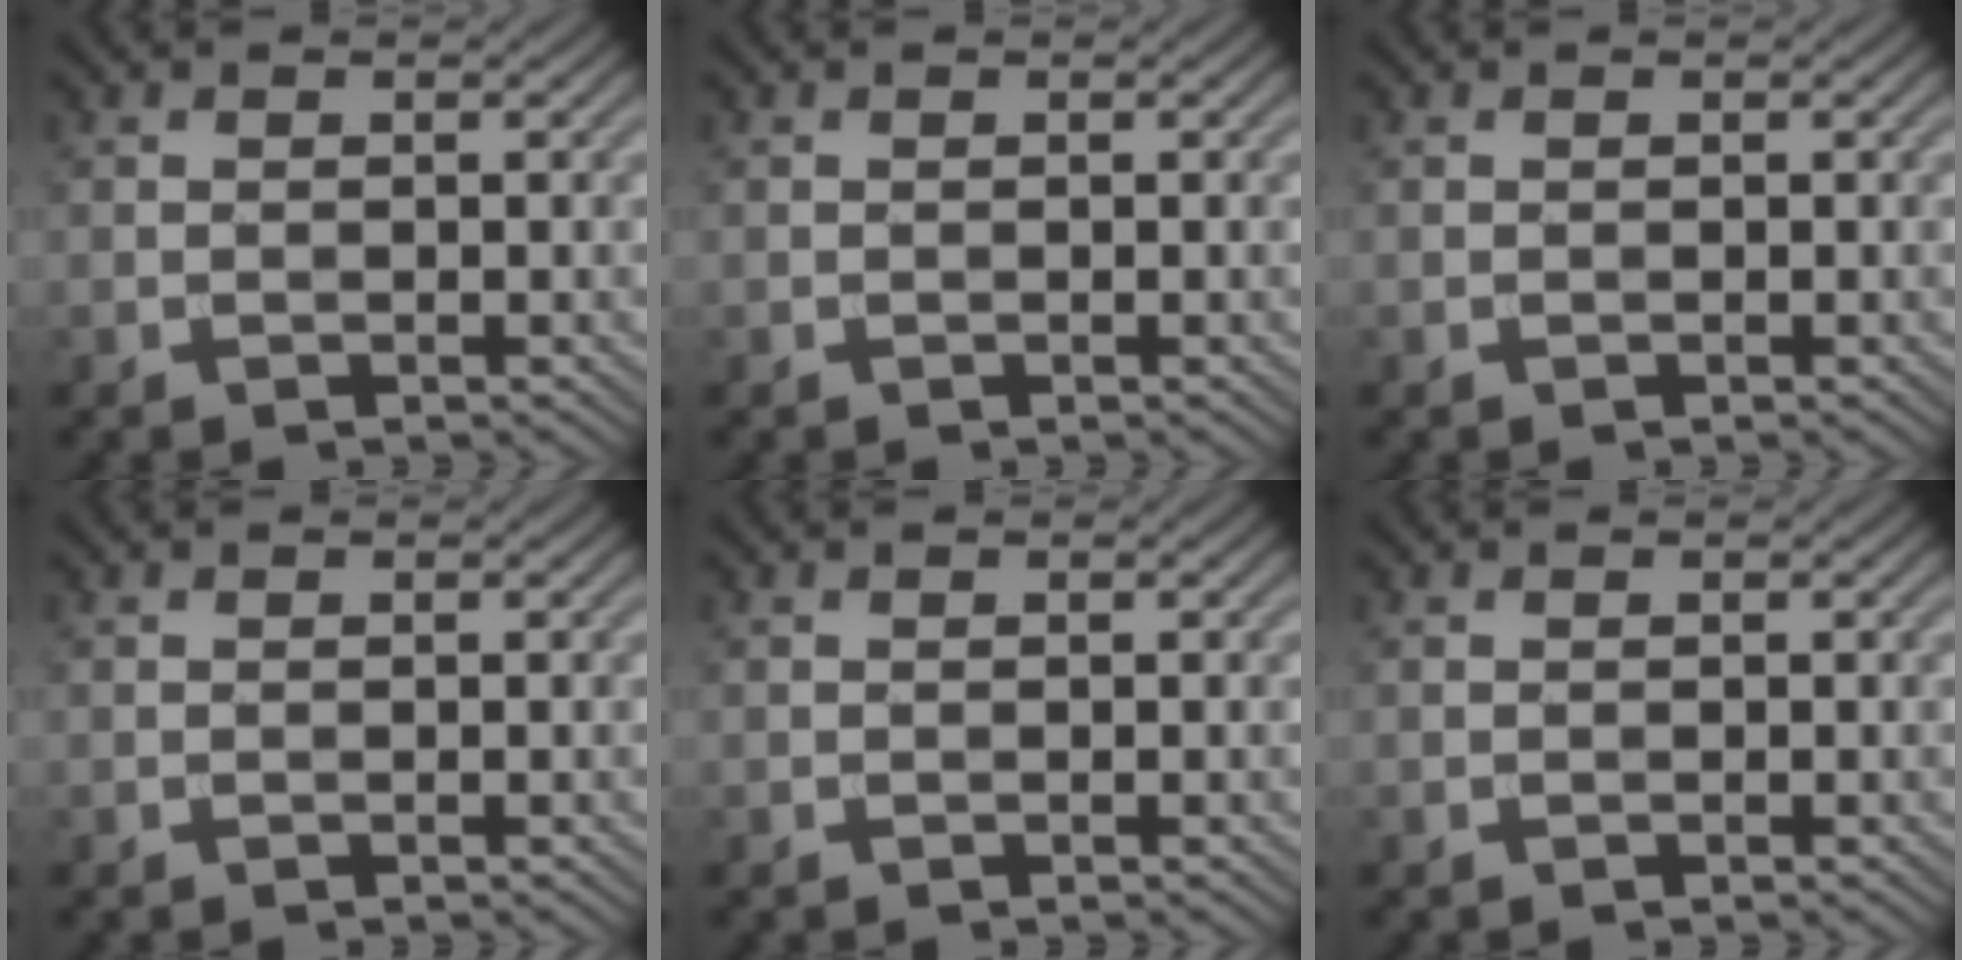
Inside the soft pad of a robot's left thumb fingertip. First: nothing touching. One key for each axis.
{"total": 0.0}
{"total": 0.0}
{"total": 0.0}
{"total": 0.0}
{"total": 0.0}